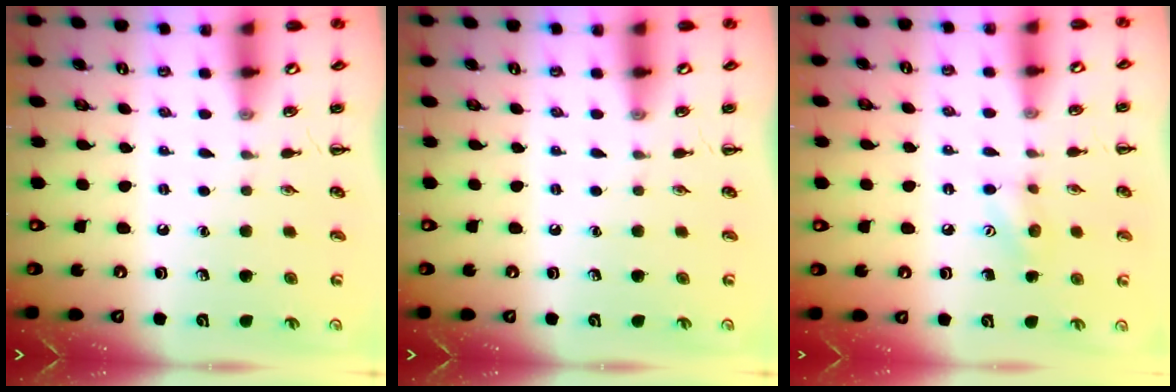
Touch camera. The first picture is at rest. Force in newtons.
{"total": 0.0}
{"total": 8.2, "press": 8.1, "slide": 1.6}